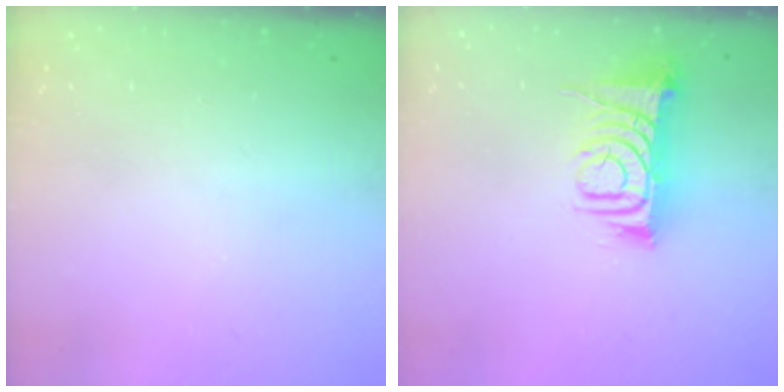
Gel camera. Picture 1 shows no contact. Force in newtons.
{"total": 9.7, "press": 9.6, "slide": 1.2}